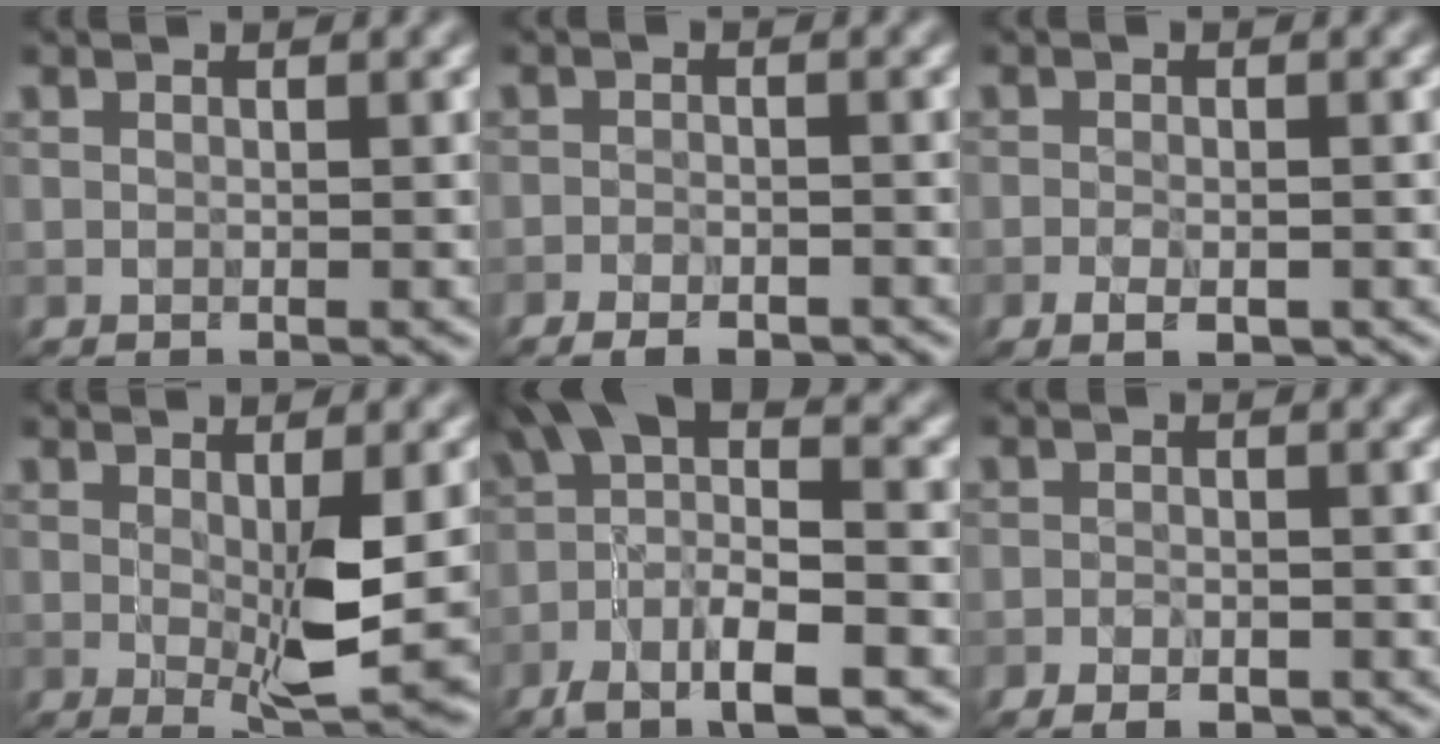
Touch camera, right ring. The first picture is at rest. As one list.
[{"total": 2.9, "force": [-2.4, 0.8, 1.3], "torque": [-0.016, 0.002, -0.031]}, {"total": 2.3, "force": [-1.4, 1.0, 1.6], "torque": [-0.024, -0.007, -0.011]}, {"total": 5.6, "force": [-0.4, 1.1, 5.5], "torque": [-0.089, -0.010, 0.002]}, {"total": 9.0, "force": [-3.4, 3.1, 7.8], "torque": [-0.149, 0.020, -0.062]}, {"total": 2.3, "force": [-1.9, 0.7, 1.1], "torque": [-0.013, 0.000, -0.023]}]